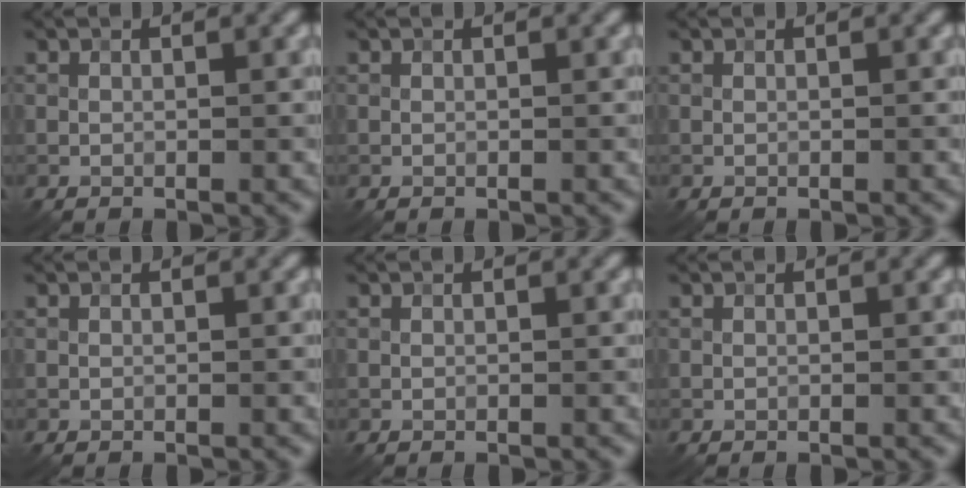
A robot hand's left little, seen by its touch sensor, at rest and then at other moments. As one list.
[{"total": 0.0}, {"total": 0.0}, {"total": 0.0}, {"total": 0.0}, {"total": 0.0}]